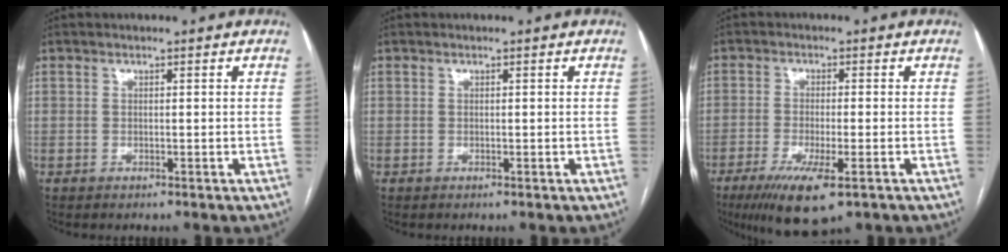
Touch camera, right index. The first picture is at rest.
{"total": 0.0}
{"total": 9.5, "force": [-5.4, 1.8, 7.6], "torque": [-0.135, -0.025, -0.086]}